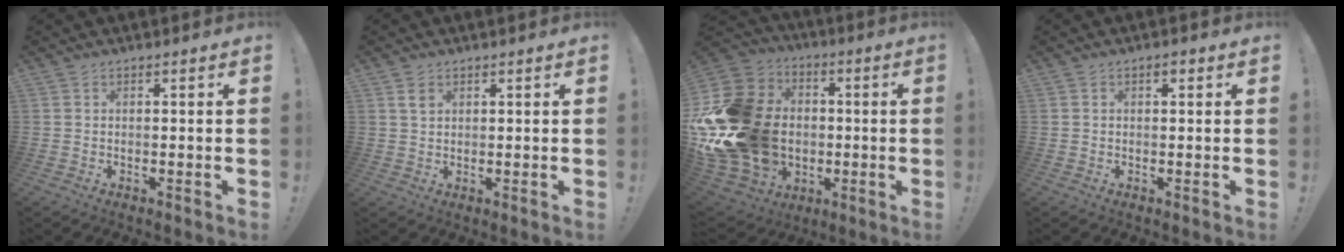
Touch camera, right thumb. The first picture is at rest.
{"total": 2.7, "force": [1.5, 1.7, 1.4], "torque": [-0.006, -0.007, 0.025]}
{"total": 29.6, "force": [-2.2, 22.8, 18.8], "torque": [-0.348, 0.007, 0.026]}
{"total": 1.5, "force": [0.4, 0.9, 1.1], "torque": [-0.017, 0.003, 0.006]}